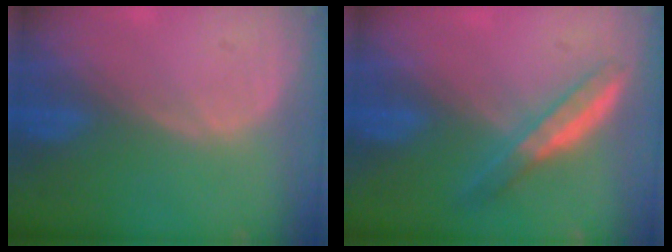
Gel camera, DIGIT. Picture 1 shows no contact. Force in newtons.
{"total": 5.3, "press": 4.7, "slide": 2.4}